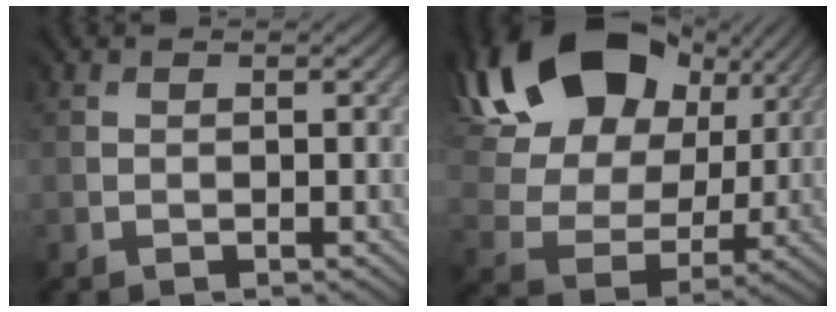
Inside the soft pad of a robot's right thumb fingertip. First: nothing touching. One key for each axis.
{"total": 17.5, "fx": 8.6, "fy": 11.2, "fz": 10.2, "tx": -0.227, "ty": 0.042, "tz": 0.150}